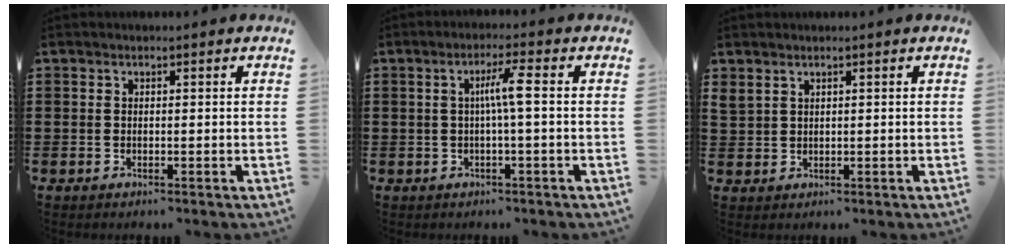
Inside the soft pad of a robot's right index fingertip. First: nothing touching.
{"total": 4.1, "force": [0.0, -0.1, 4.1], "torque": [-0.080, 0.000, -0.005]}
{"total": 1.5, "force": [1.3, 0.7, 0.4], "torque": [-0.011, 0.000, 0.025]}